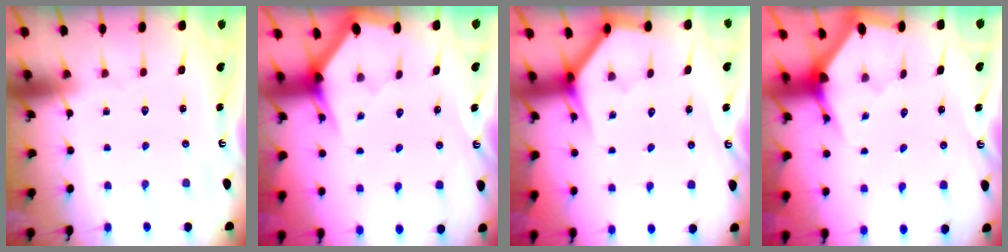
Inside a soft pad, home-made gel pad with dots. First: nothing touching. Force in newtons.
{"total": 3.0, "press": 3.0, "slide": 0.2}
{"total": 3.8, "press": 3.8, "slide": 0.3}
{"total": 2.9, "press": 2.9, "slide": 0.2}